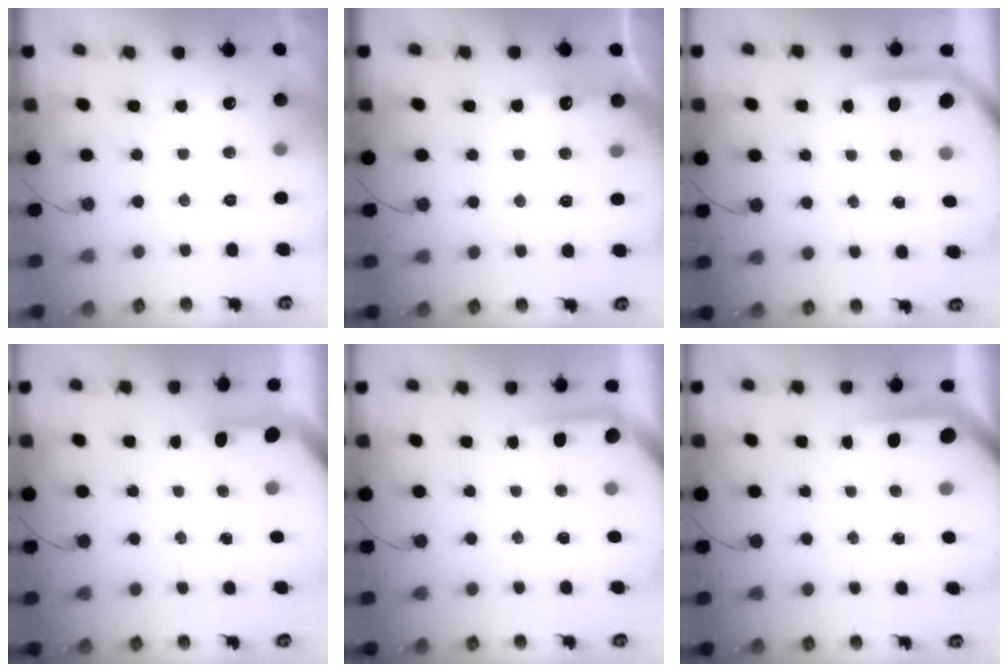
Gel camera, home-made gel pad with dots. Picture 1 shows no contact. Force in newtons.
{"total": 4.7, "press": 4.7, "slide": 0.6}
{"total": 4.4, "press": 4.4, "slide": 0.4}
{"total": 2.9, "press": 2.9, "slide": 0.2}
{"total": 3.5, "press": 3.5, "slide": 0.4}
{"total": 5.6, "press": 5.6, "slide": 0.4}